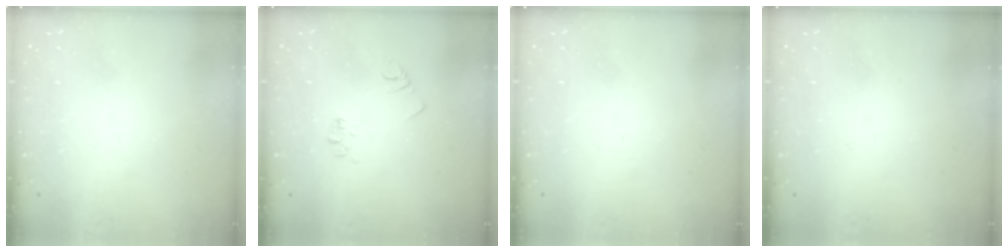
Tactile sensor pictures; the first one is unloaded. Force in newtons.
{"total": 3.6, "press": 3.6, "slide": 0.6}
{"total": 0.0}
{"total": 2.8, "press": 2.8, "slide": 0.4}